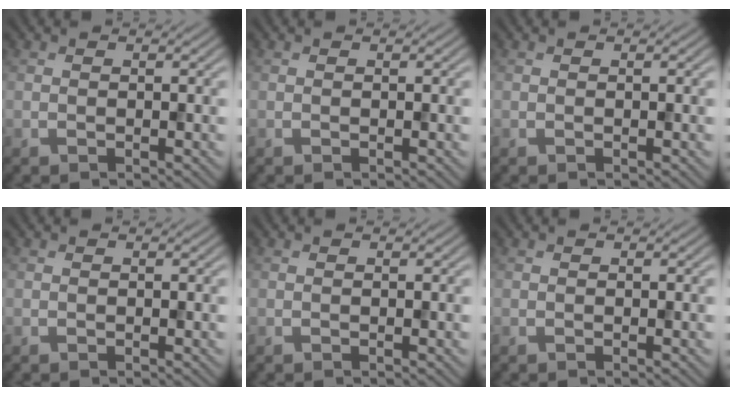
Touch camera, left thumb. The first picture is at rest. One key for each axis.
{"total": 0.0}
{"total": 0.0}
{"total": 0.0}
{"total": 0.0}
{"total": 0.0}